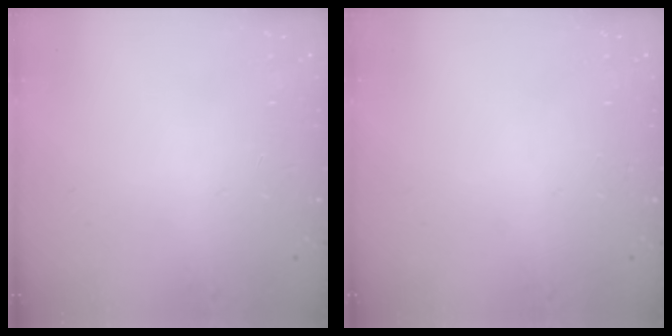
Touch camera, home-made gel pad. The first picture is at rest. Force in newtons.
{"total": 0.0}